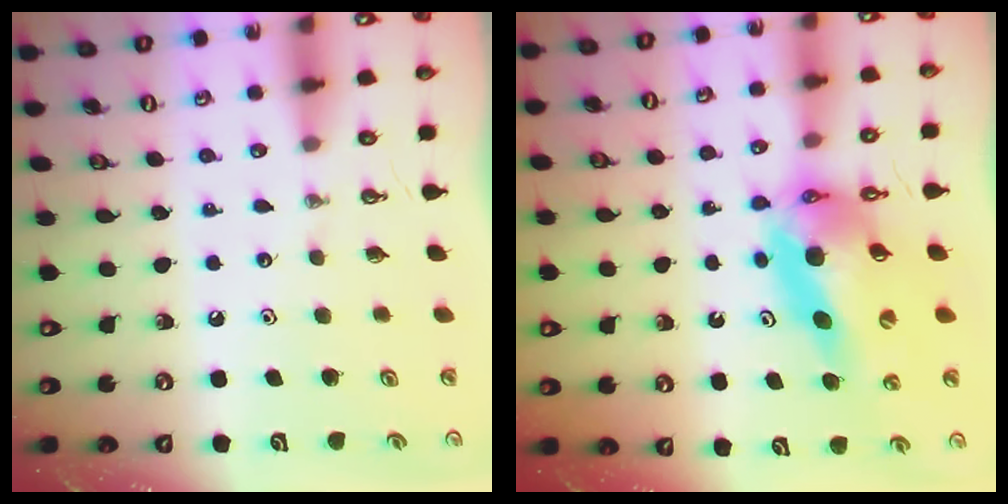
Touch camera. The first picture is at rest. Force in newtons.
{"total": 13.6, "press": 13.5, "slide": 1.4}